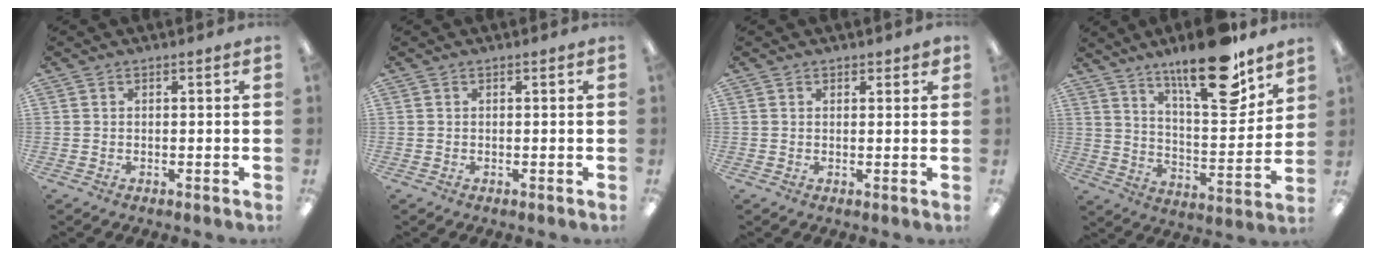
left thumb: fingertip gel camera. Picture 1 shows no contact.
{"total": 0.0}
{"total": 1.5, "force": [1.3, 0.6, 0.2], "torque": [0.003, -0.003, 0.023]}
{"total": 20.5, "force": [15.1, 5.7, 12.7], "torque": [-0.191, -0.098, 0.245]}